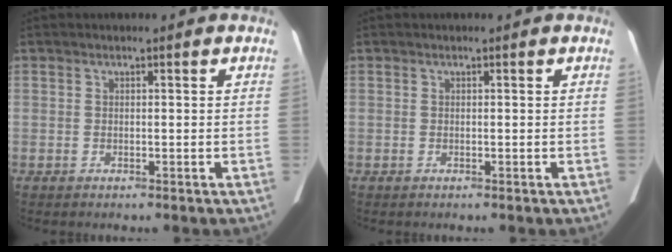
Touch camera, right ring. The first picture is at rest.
{"total": 0.0}